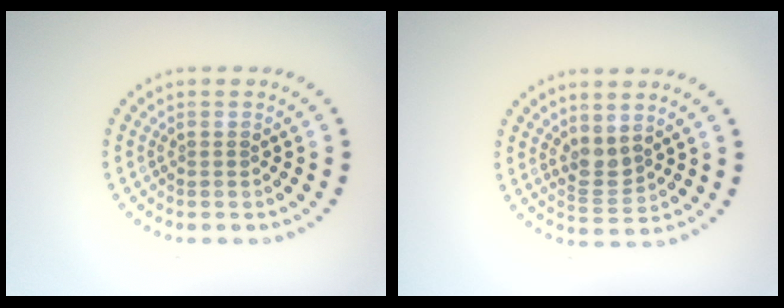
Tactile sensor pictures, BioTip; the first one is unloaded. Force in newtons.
{"total": 2.0, "press": 1.7, "slide": 1.1}